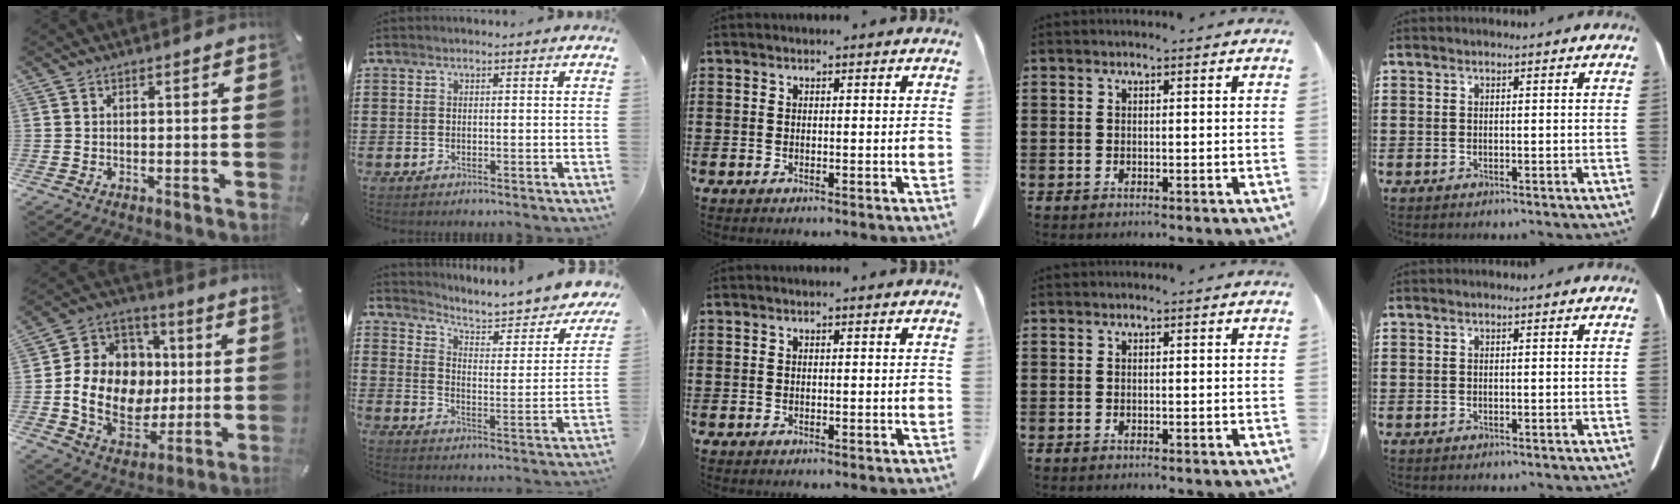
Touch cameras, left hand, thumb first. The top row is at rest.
{"thumb": {"total": 16.9, "force": [-0.6, 14.7, 8.3], "torque": [-0.160, 0.000, 0.003]}, "index": {"total": 5.2, "force": [4.7, 0.8, 2.1], "torque": [-0.059, -0.039, 0.072]}}